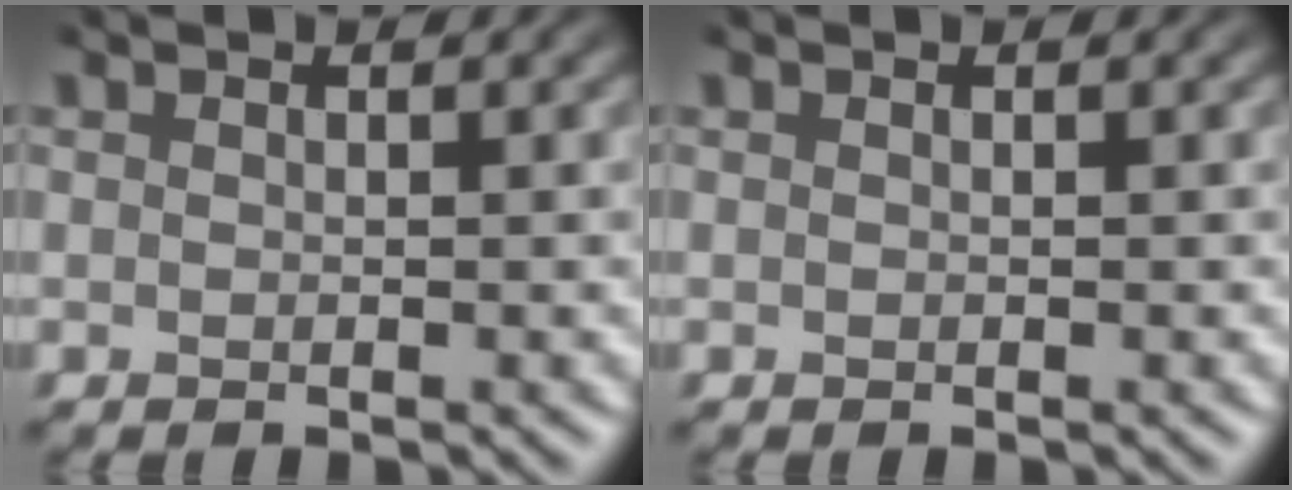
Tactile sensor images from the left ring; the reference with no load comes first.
{"total": 0.0}